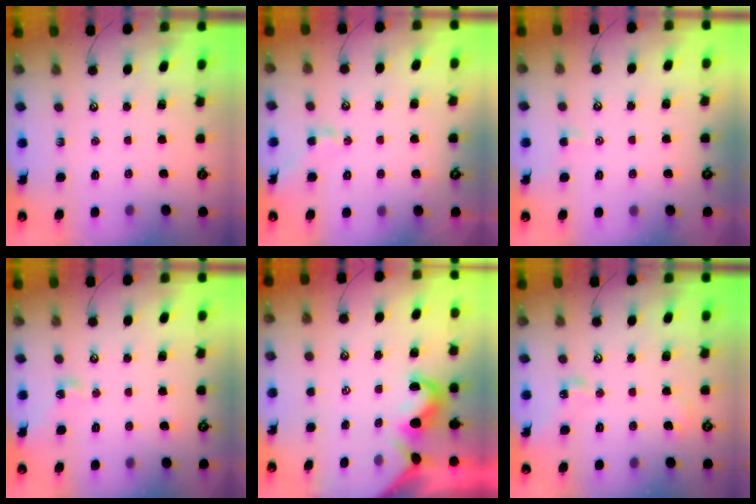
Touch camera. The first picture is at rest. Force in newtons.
{"total": 0.6, "press": 0.6, "slide": 0.1}
{"total": 1.1, "press": 1.1, "slide": 0.4}
{"total": 4.0, "press": 4.0, "slide": 0.3}
{"total": 1.9, "press": 1.8, "slide": 0.6}
{"total": 8.5, "press": 8.5, "slide": 0.6}